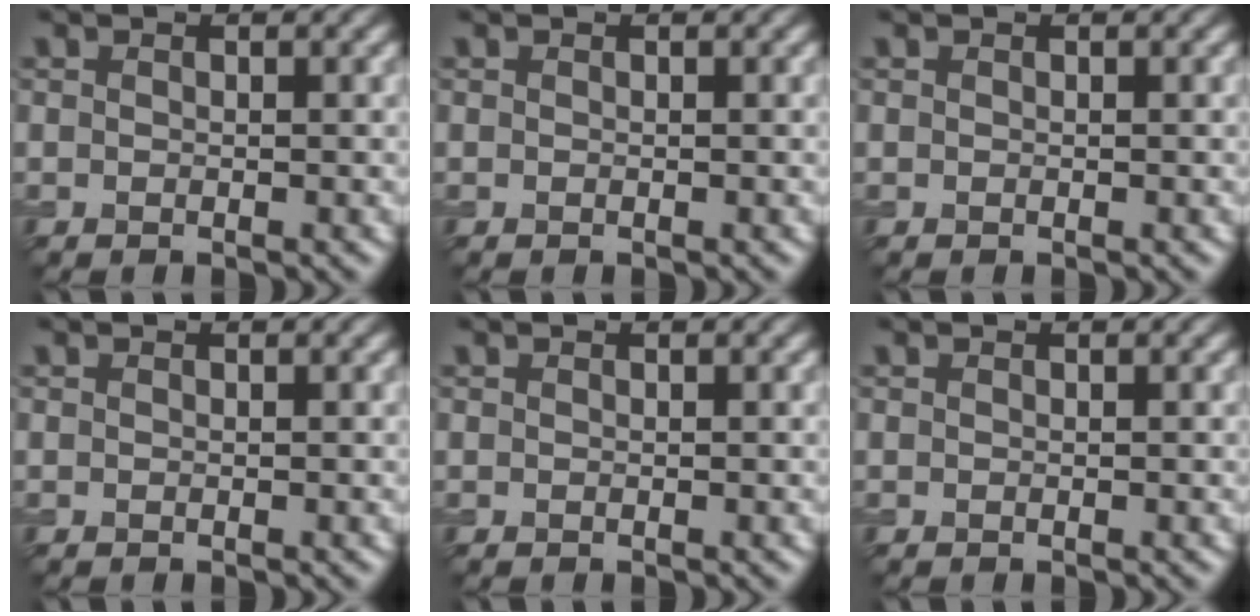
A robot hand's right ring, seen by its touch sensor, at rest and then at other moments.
{"total": 0.0}
{"total": 0.0}
{"total": 0.0}
{"total": 0.0}
{"total": 0.0}